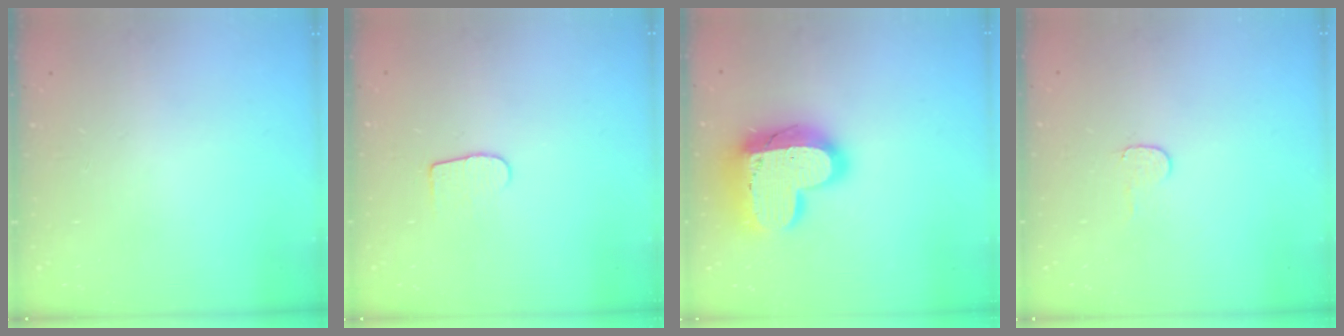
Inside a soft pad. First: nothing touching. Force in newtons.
{"total": 5.8, "press": 5.8, "slide": 0.5}
{"total": 20.4, "press": 20.3, "slide": 1.6}
{"total": 4.0, "press": 4.0, "slide": 0.5}